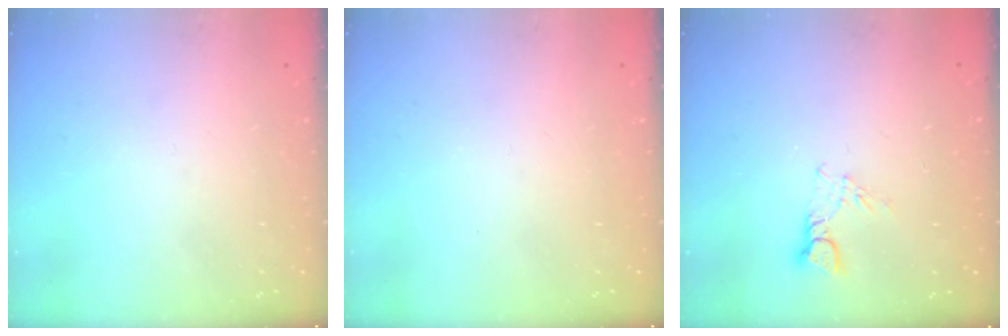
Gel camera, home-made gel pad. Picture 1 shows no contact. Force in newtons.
{"total": 0.0}
{"total": 3.8, "press": 3.8, "slide": 0.4}